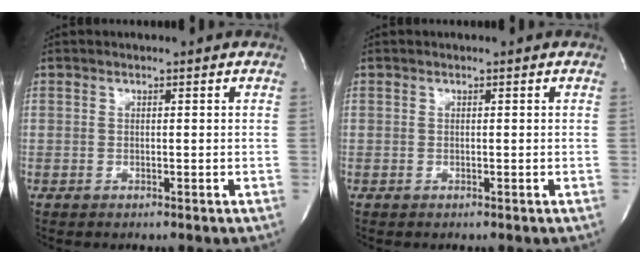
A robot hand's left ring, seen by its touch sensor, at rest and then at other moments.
{"total": 0.0}